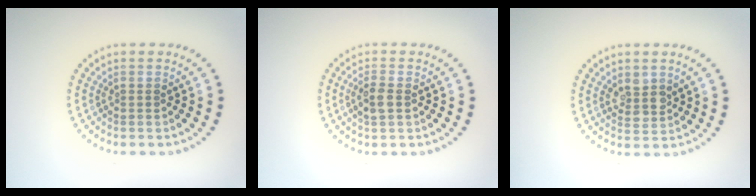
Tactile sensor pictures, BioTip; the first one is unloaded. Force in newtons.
{"total": 1.9, "press": 1.9, "slide": 0.4}
{"total": 2.2, "press": 2.0, "slide": 1.0}